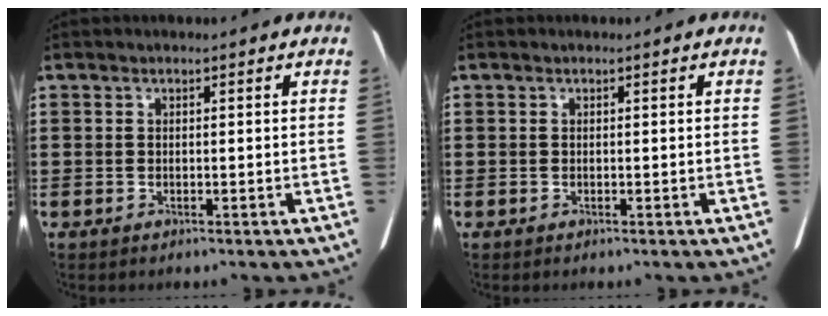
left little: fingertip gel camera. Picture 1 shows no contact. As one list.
[{"total": 0.0}]